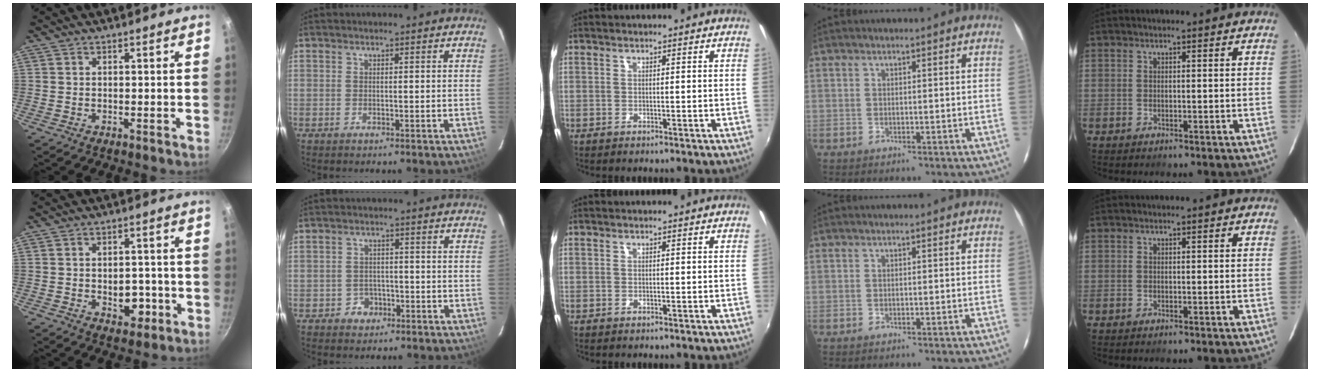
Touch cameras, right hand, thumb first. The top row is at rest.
{"thumb": {"total": 6.5, "force": [-1.6, 4.2, 4.6], "torque": [-0.035, 0.006, -0.018]}, "index": {"total": 3.5, "force": [-1.9, 3.0, 0.4], "torque": [-0.011, 0.011, -0.027]}}